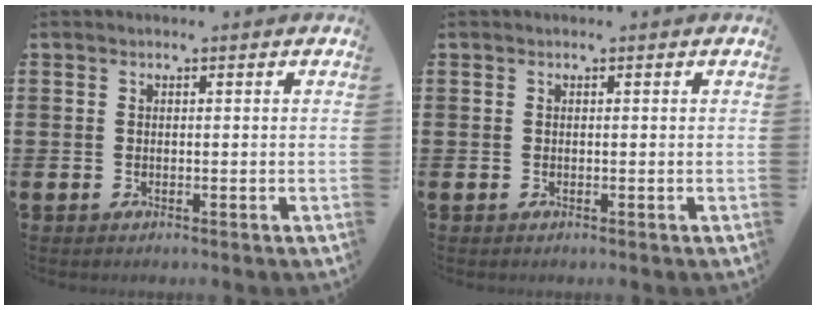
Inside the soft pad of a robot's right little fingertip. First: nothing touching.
{"total": 0.0}